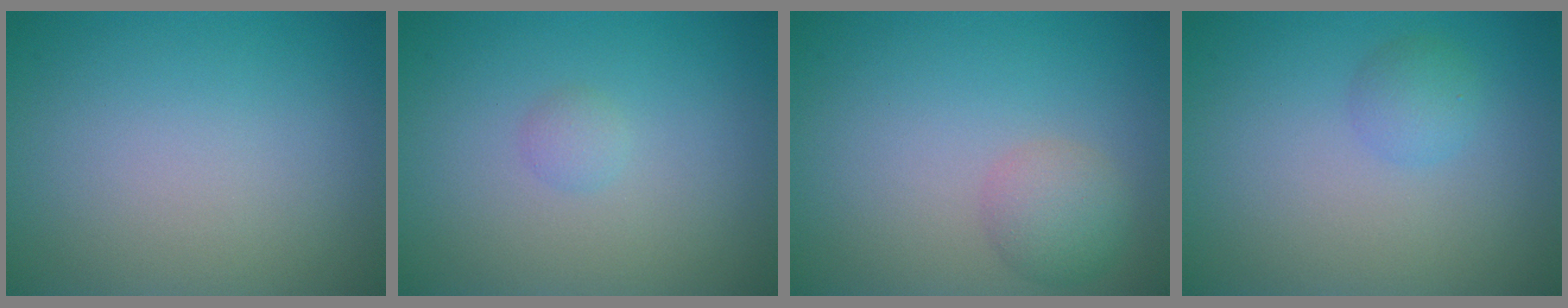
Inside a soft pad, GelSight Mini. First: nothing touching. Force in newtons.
{"total": 0.8, "press": 0.8, "slide": 0.1}
{"total": 2.6, "press": 2.6, "slide": 0.1}
{"total": 1.6, "press": 1.5, "slide": 0.1}